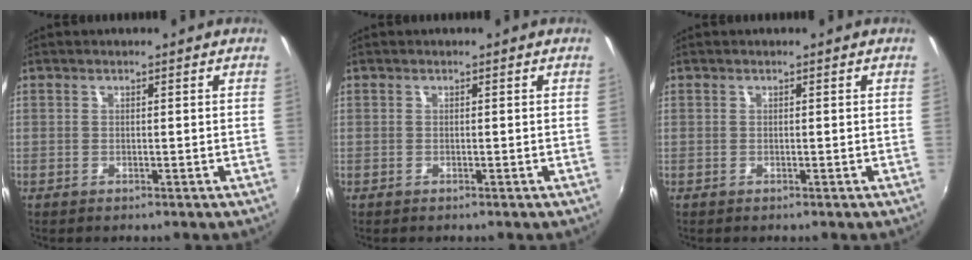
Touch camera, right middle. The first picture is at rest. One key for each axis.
{"total": 0.0}
{"total": 0.0}